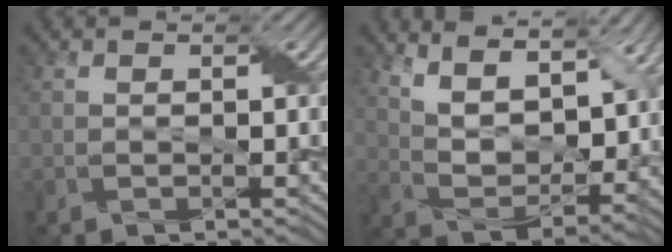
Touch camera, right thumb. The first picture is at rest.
{"total": 11.0, "force": [7.0, 5.0, 6.9], "torque": [-0.148, -0.003, 0.118]}